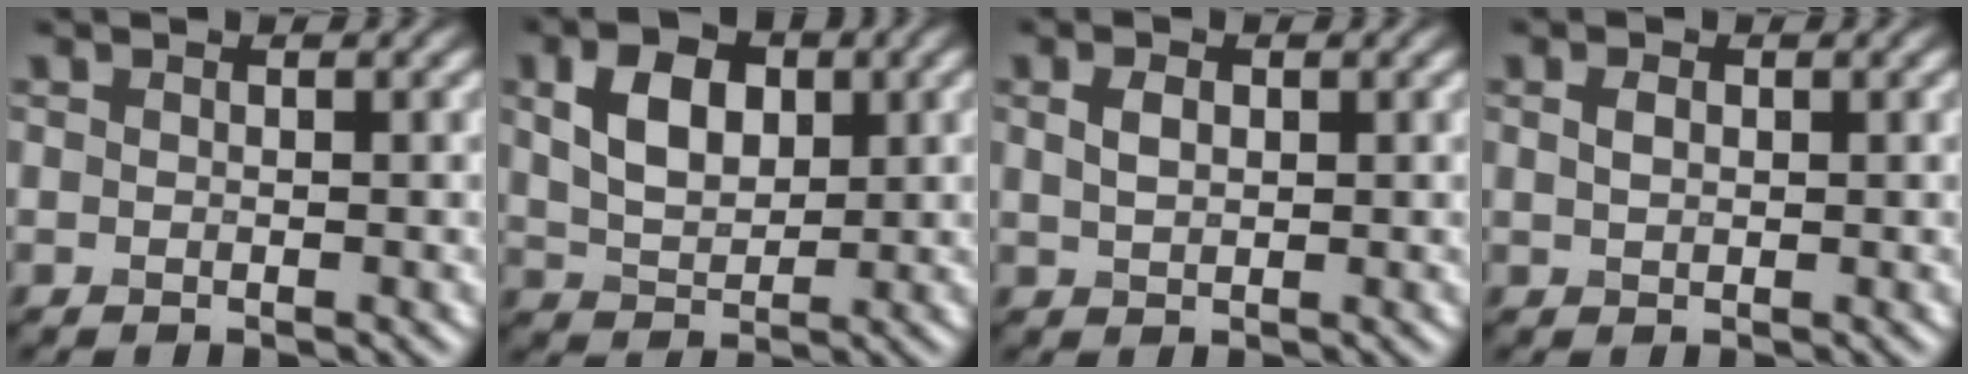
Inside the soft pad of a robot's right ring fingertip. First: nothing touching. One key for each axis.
{"total": 5.5, "fx": 1.7, "fy": 3.5, "fz": 4.0, "tx": -0.077, "ty": 0.004, "tz": 0.027}
{"total": 1.8, "fx": 0.6, "fy": 1.1, "fz": 1.3, "tx": -0.027, "ty": 0.001, "tz": 0.013}
{"total": 1.2, "fx": 0.4, "fy": 0.8, "fz": 0.8, "tx": -0.019, "ty": 0.002, "tz": 0.008}